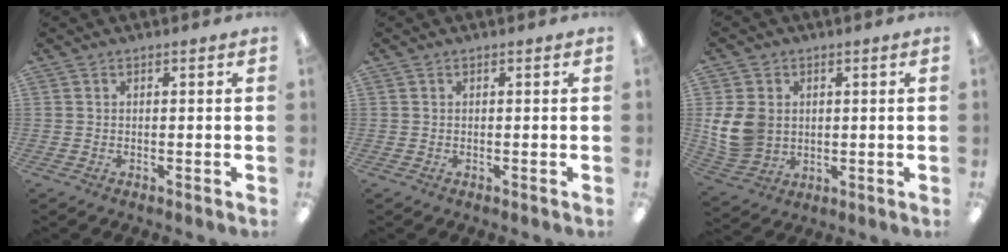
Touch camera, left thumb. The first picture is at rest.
{"total": 0.0}
{"total": 10.3, "force": [1.5, 8.6, 5.4], "torque": [-0.124, 0.011, 0.032]}